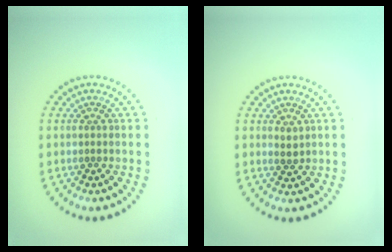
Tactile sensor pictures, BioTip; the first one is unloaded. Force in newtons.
{"total": 0.9, "press": 0.8, "slide": 0.4}